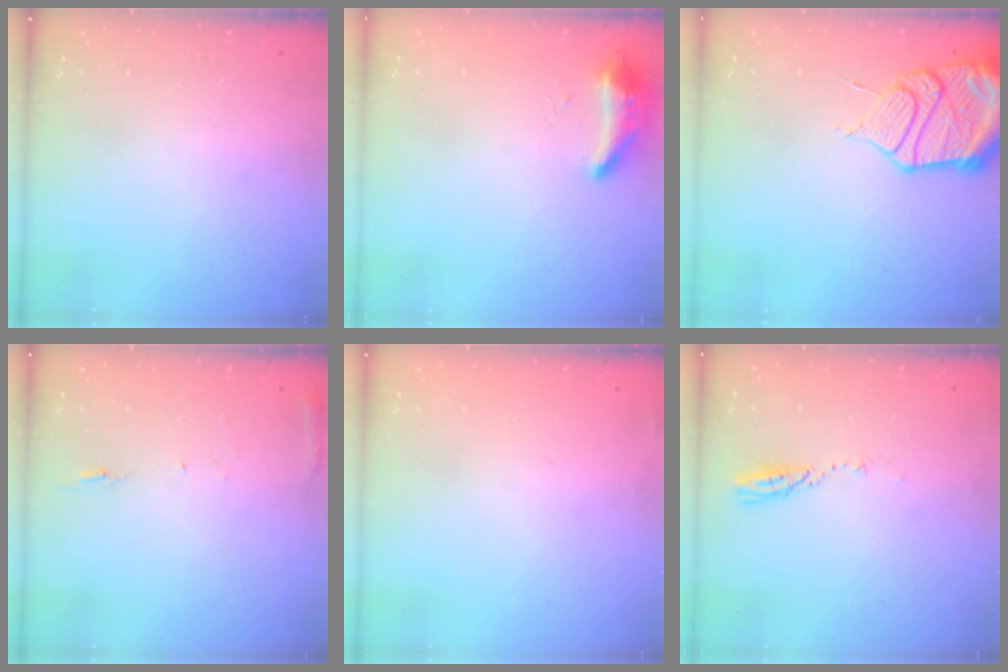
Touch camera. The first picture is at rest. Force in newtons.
{"total": 18.6, "press": 10.8, "slide": 15.1}
{"total": 16.9, "press": 16.3, "slide": 4.2}
{"total": 5.7, "press": 5.7, "slide": 0.6}
{"total": 2.9, "press": 2.4, "slide": 1.6}
{"total": 3.8, "press": 3.8, "slide": 0.4}